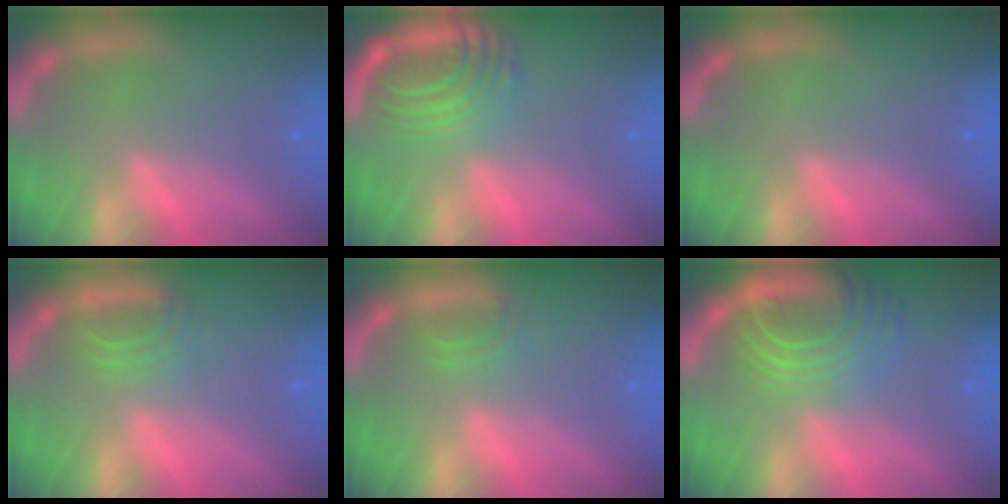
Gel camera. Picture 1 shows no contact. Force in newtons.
{"total": 7.5}
{"total": 0.0}
{"total": 2.5}
{"total": 1.4}
{"total": 9.0}